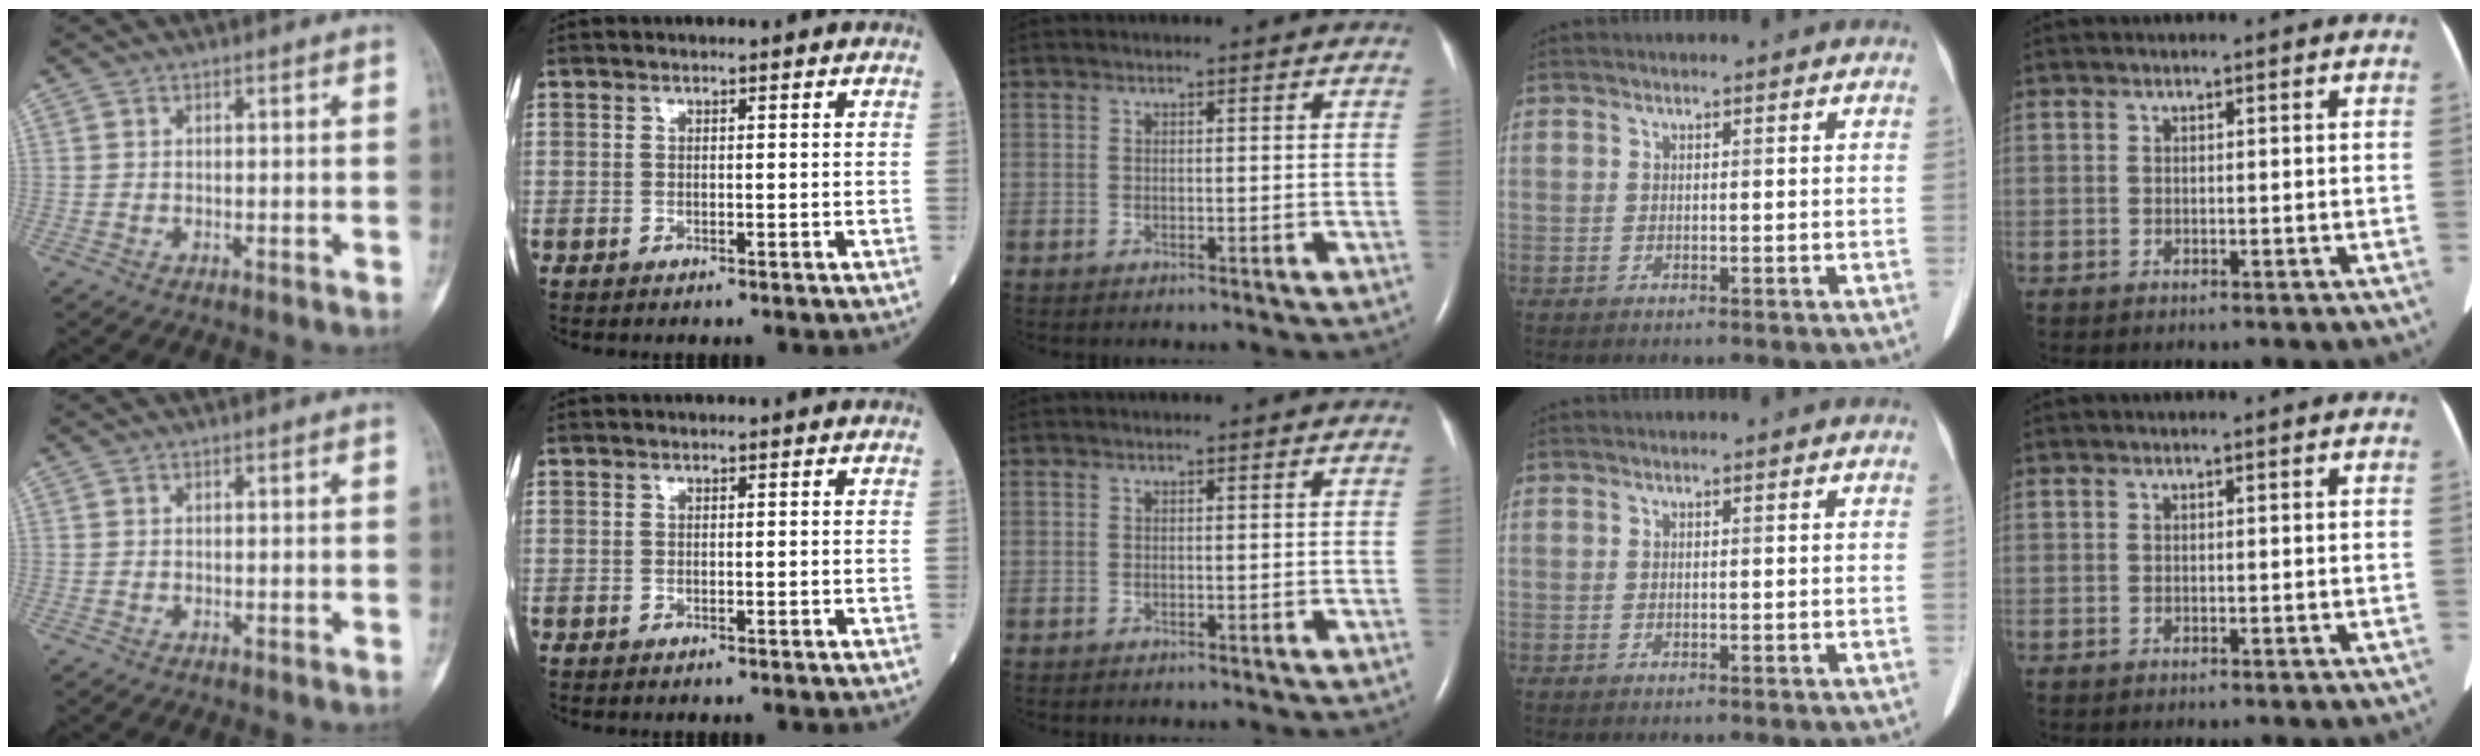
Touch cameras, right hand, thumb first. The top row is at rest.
{}